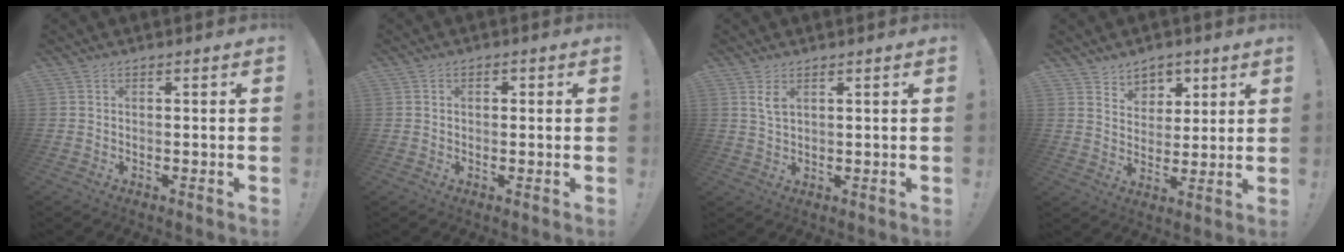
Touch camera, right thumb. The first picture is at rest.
{"total": 1.1, "force": [-0.1, 0.8, 0.8], "torque": [-0.007, 0.003, -0.005]}
{"total": 3.3, "force": [1.7, 1.5, 2.3], "torque": [-0.035, -0.009, 0.028]}
{"total": 6.6, "force": [4.5, 4.8, 0.5], "torque": [-0.001, -0.043, 0.086]}